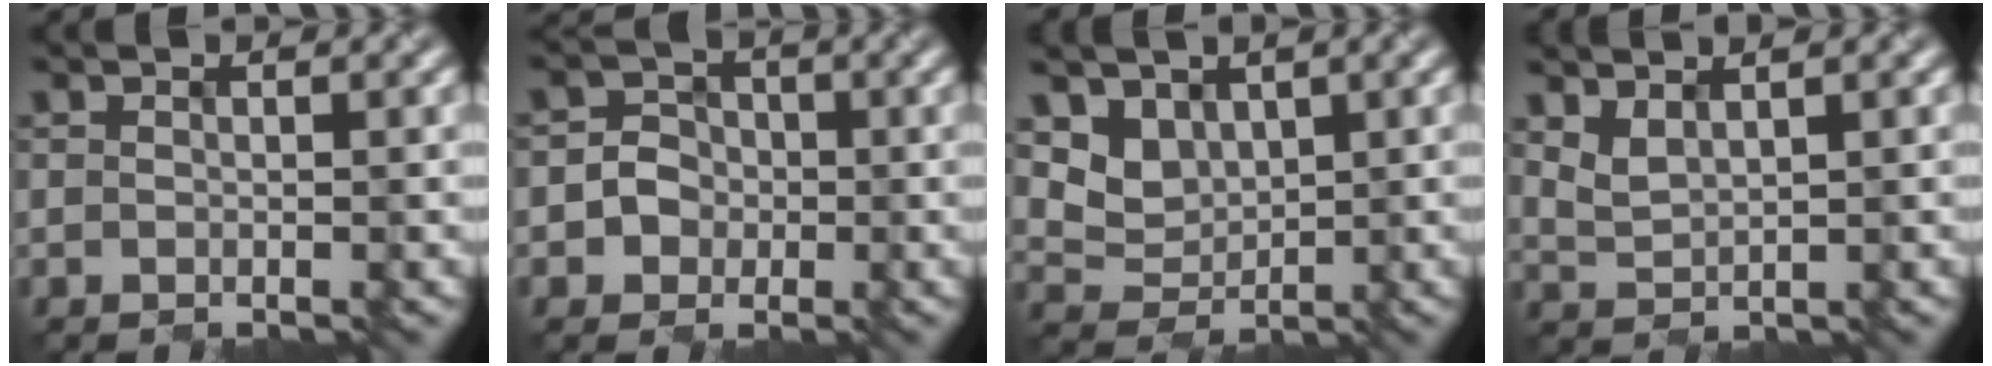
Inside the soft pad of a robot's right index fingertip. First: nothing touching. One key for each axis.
{"total": 2.7, "fx": -0.8, "fy": 2.5, "fz": 0.6, "tx": -0.003, "ty": 0.004, "tz": -0.023}
{"total": 3.3, "fx": 1.8, "fy": 2.5, "fz": 1.4, "tx": -0.037, "ty": -0.004, "tz": 0.032}
{"total": 1.6, "fx": 1.2, "fy": 0.5, "fz": 0.9, "tx": -0.026, "ty": -0.003, "tz": 0.030}